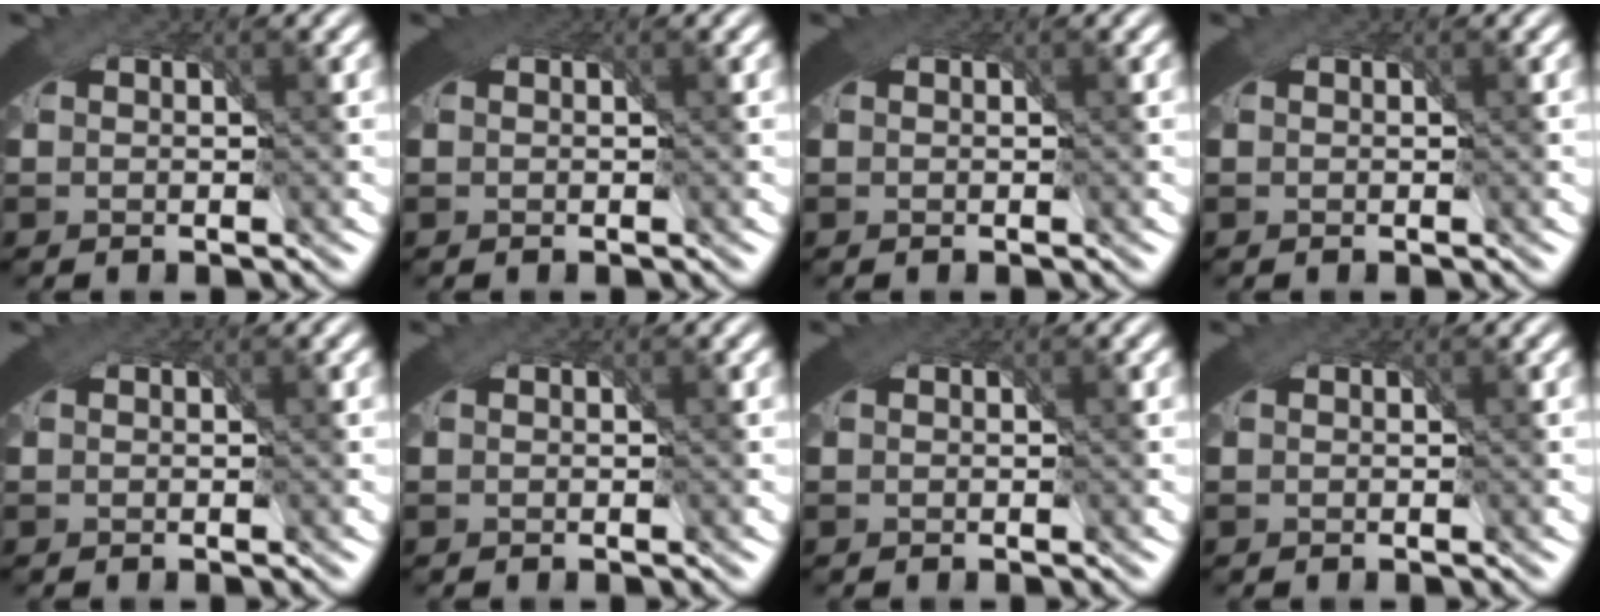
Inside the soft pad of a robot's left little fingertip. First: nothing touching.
{"total": 0.6, "force": [0.2, 0.4, 0.5], "torque": [-0.007, 0.006, -0.001]}
{"total": 0.0}
{"total": 0.0}
{"total": 0.0}
{"total": 0.0}
{"total": 0.0}
{"total": 0.0}